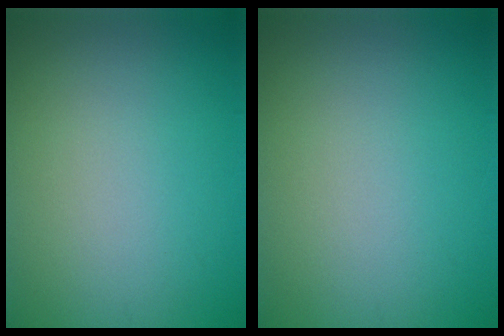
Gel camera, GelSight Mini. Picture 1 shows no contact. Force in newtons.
{"total": 0.0}